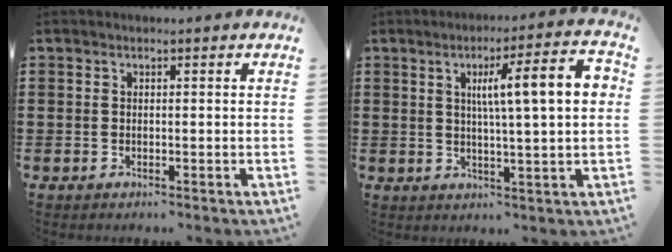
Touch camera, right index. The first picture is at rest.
{"total": 10.1, "force": [2.2, 0.9, 9.8], "torque": [-0.170, -0.002, 0.027]}